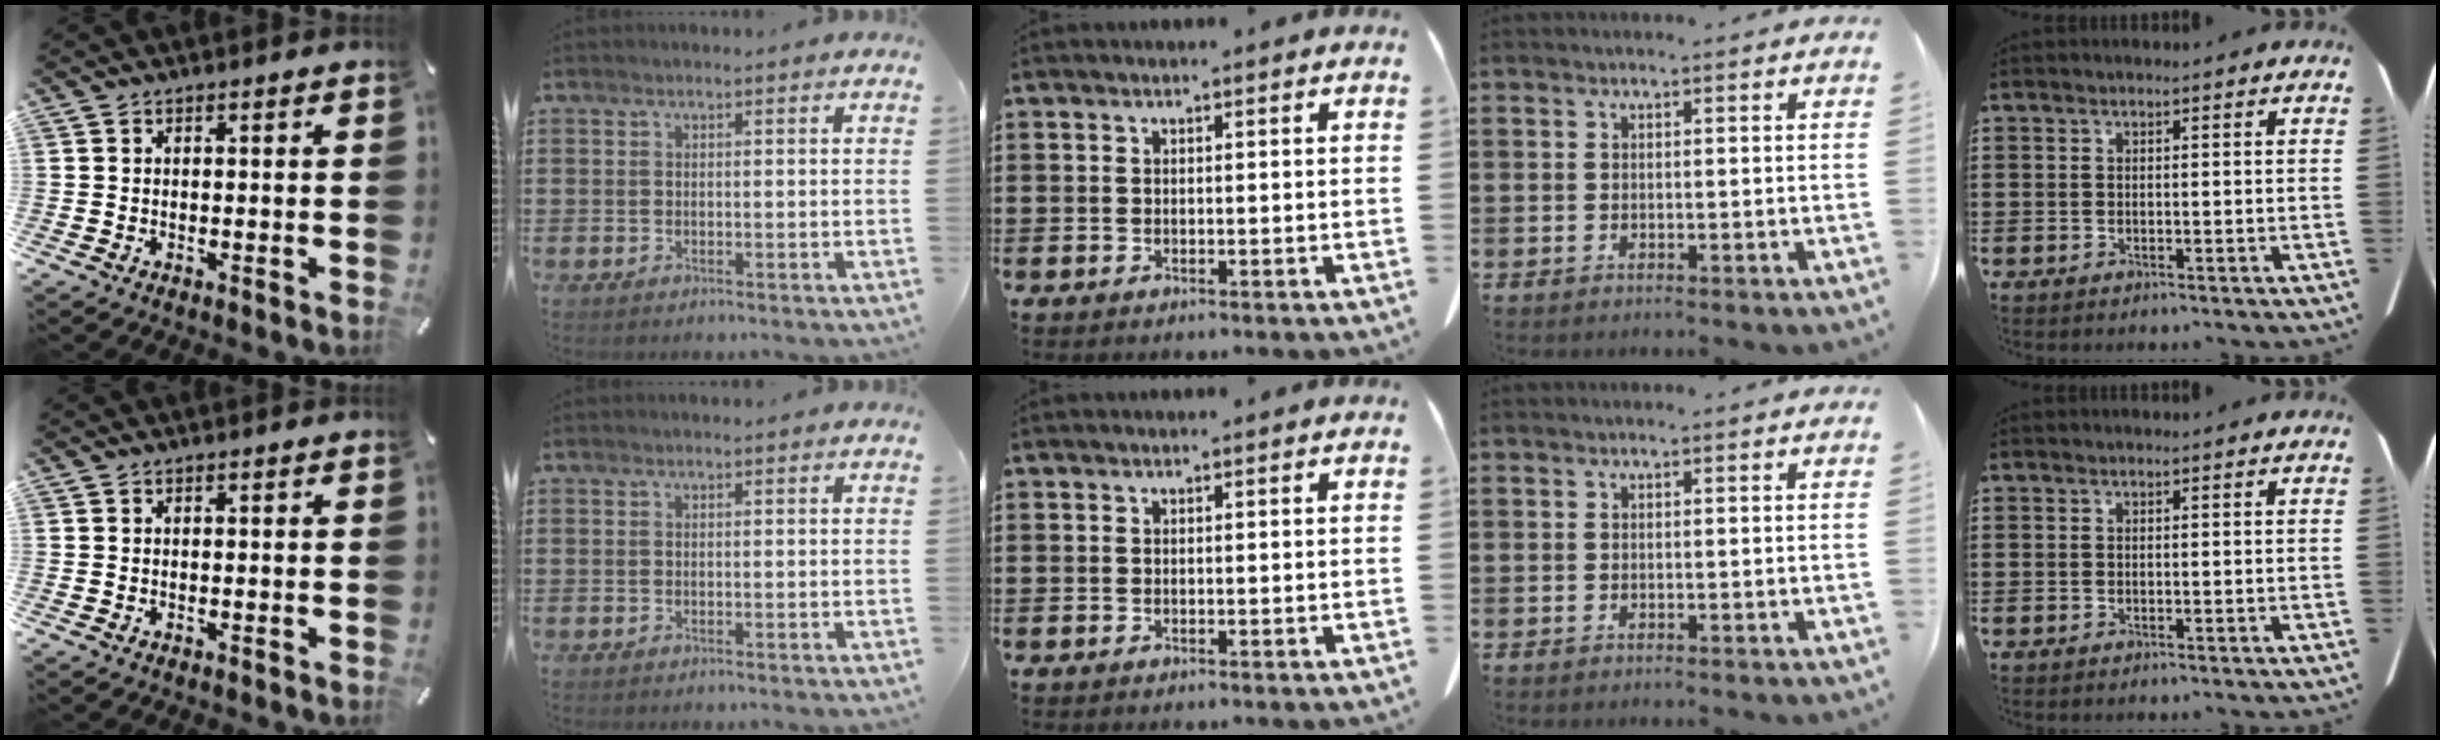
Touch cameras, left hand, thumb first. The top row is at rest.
{}